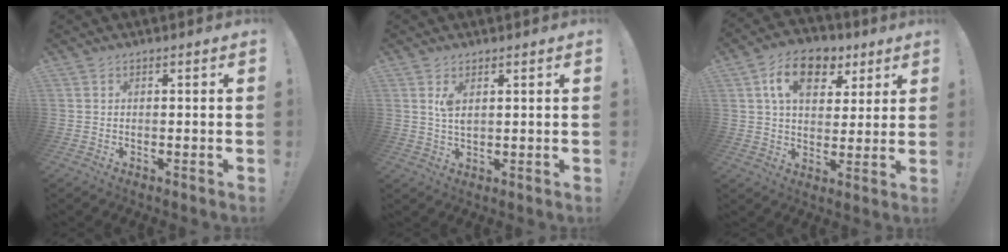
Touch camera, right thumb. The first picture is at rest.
{"total": 3.4, "force": [1.5, 1.3, 2.8], "torque": [-0.049, -0.005, 0.025]}
{"total": 13.2, "force": [6.2, 8.7, 7.8], "torque": [-0.119, -0.016, 0.114]}